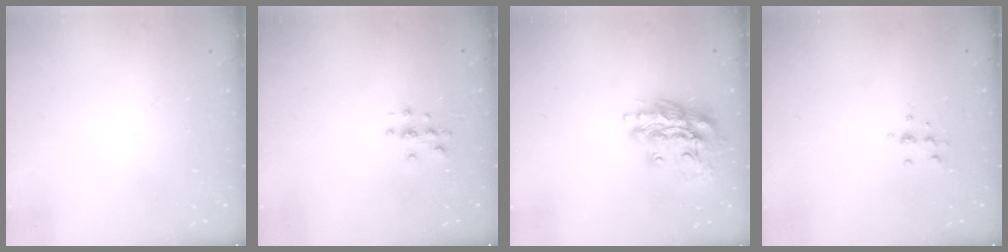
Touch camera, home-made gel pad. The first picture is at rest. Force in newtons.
{"total": 2.9, "press": 2.9, "slide": 0.3}
{"total": 15.9, "press": 15.7, "slide": 2.2}
{"total": 6.2, "press": 6.1, "slide": 0.8}